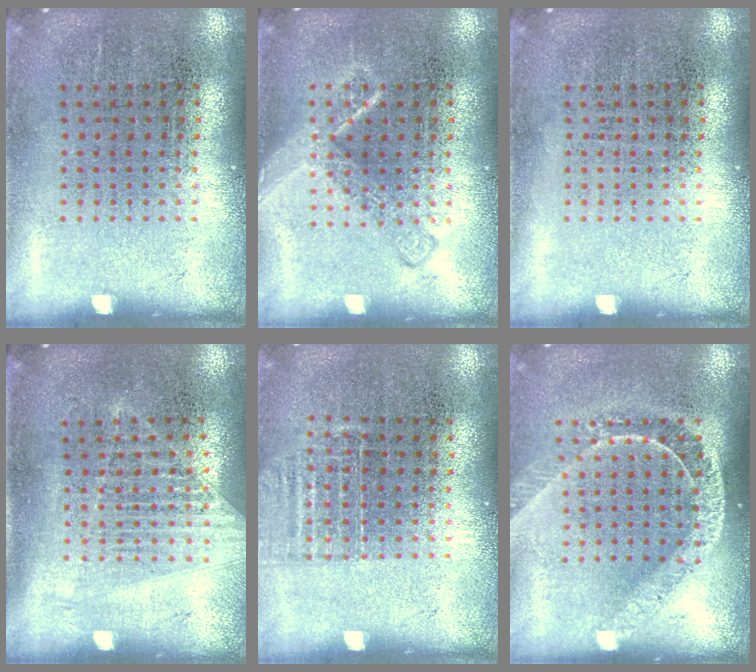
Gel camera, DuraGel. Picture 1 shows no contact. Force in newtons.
{"total": 2.4, "press": 2.4, "slide": 0.4}
{"total": 0.0}
{"total": 1.3, "press": 1.2, "slide": 0.5}
{"total": 1.1, "press": 0.9, "slide": 0.5}
{"total": 1.7, "press": 1.4, "slide": 1.0}